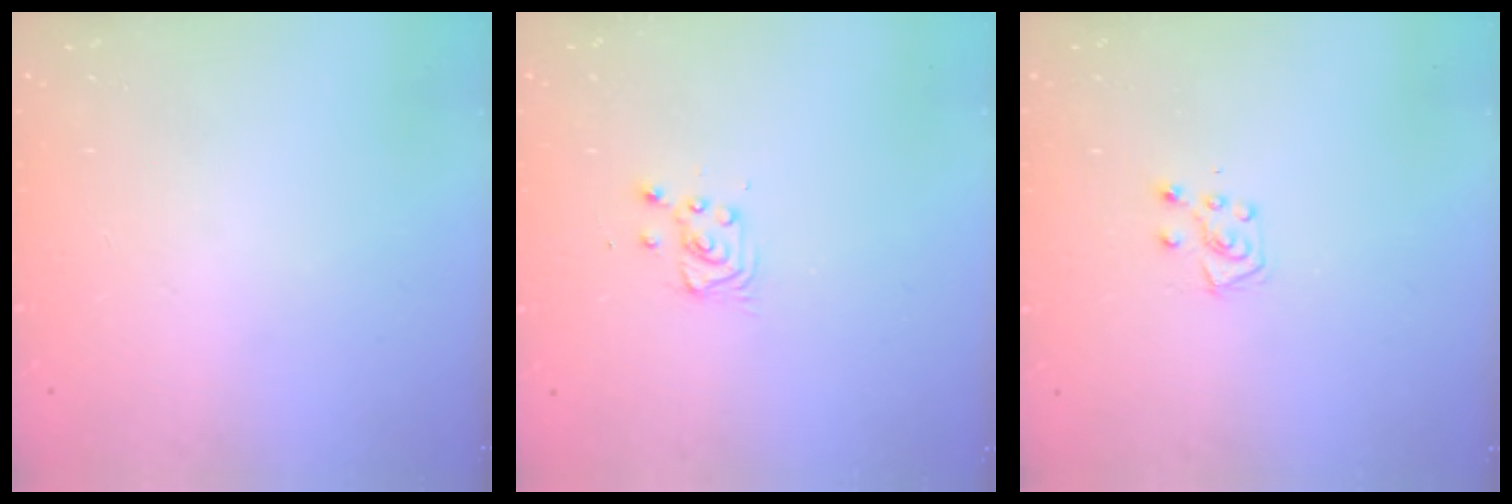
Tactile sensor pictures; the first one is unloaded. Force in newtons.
{"total": 3.3, "press": 3.3, "slide": 0.4}
{"total": 6.3, "press": 6.3, "slide": 0.3}